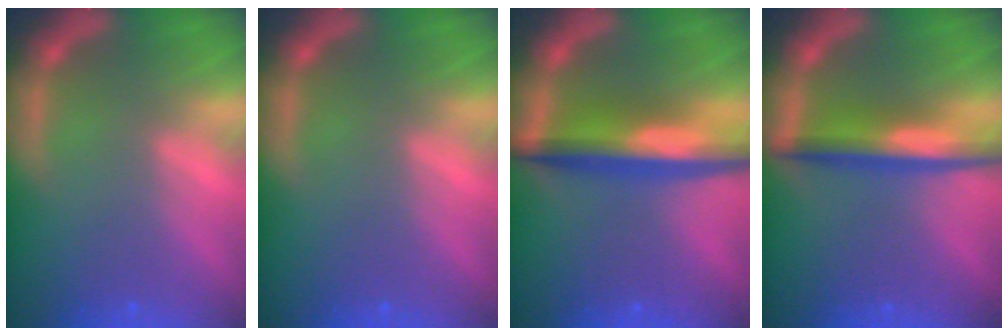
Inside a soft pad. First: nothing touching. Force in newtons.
{"total": 0.0}
{"total": 6.5}
{"total": 5.0}